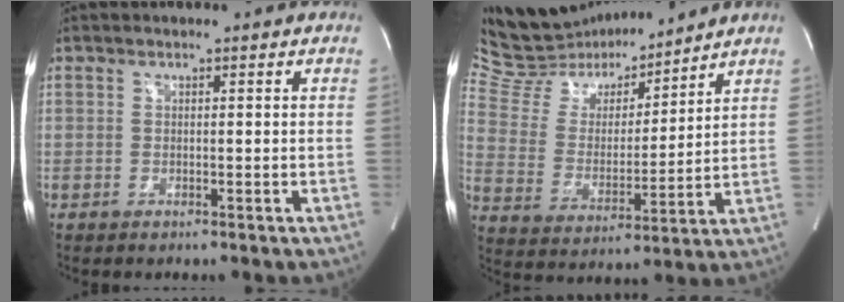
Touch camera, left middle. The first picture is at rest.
{"total": 16.6, "force": [15.7, 3.8, 4.0], "torque": [-0.077, 0.002, 0.277]}